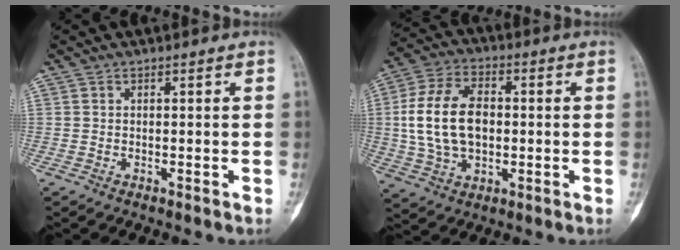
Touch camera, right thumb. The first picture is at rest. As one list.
[{"total": 14.9, "force": [0.4, 9.6, 11.4], "torque": [-0.205, 0.017, 0.008]}]